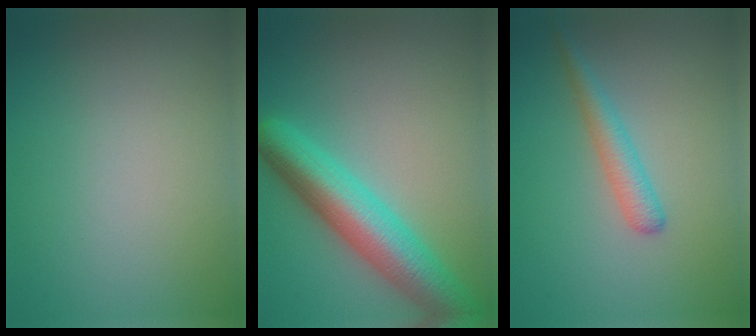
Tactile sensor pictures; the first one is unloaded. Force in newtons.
{"total": 7.5, "press": 7.5, "slide": 0.3}
{"total": 2.2, "press": 2.2, "slide": 0.0}